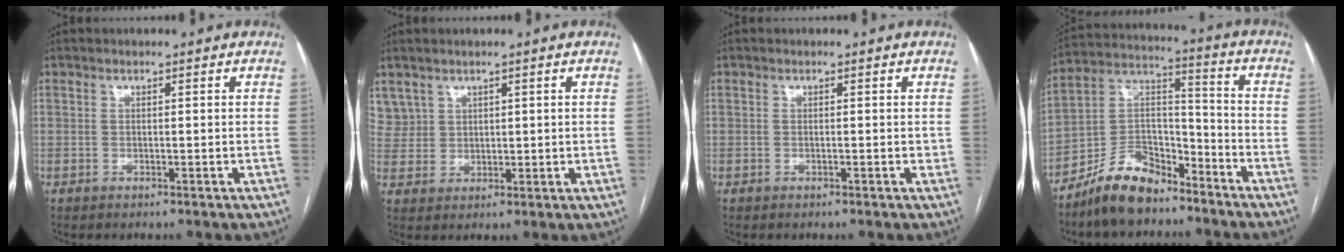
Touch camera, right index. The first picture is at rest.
{"total": 5.3, "force": [3.4, 4.0, 0.3], "torque": [-0.002, 0.010, 0.076]}
{"total": 0.6, "force": [0.0, 0.4, 0.5], "torque": [-0.007, 0.000, 0.000]}
{"total": 11.6, "force": [-9.2, 4.8, 5.2], "torque": [-0.097, 0.029, -0.172]}